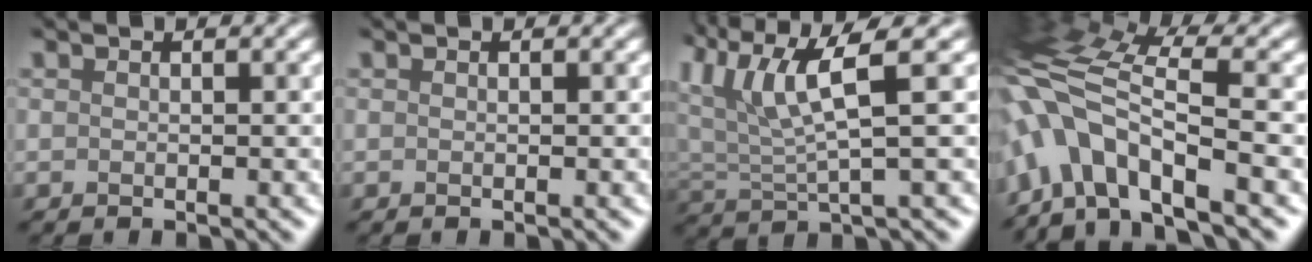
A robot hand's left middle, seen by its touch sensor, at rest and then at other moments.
{"total": 0.0}
{"total": 4.1, "force": [2.4, 0.4, 3.3], "torque": [-0.108, 0.003, 0.065]}
{"total": 9.0, "force": [-5.5, 3.0, 6.5], "torque": [-0.138, 0.018, -0.092]}